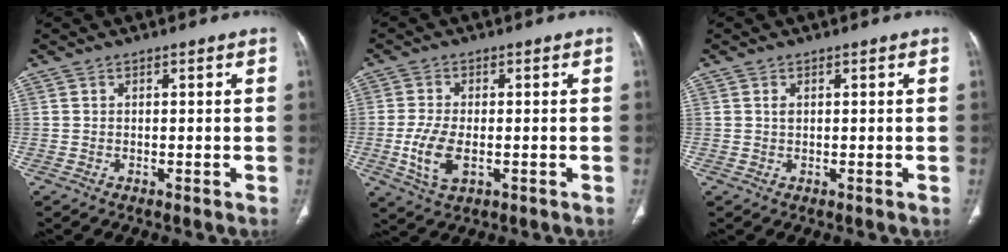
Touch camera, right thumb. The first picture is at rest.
{"total": 7.2, "force": [-1.6, 3.8, 5.9], "torque": [-0.129, -0.004, -0.025]}
{"total": 0.9, "force": [0.3, 0.5, 0.6], "torque": [-0.013, 0.003, 0.008]}